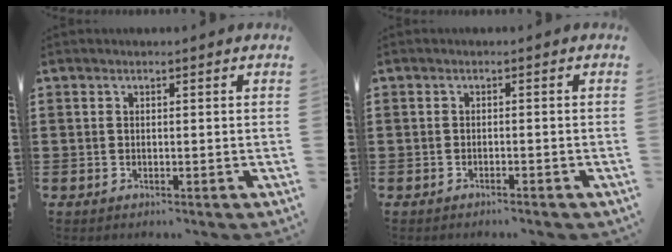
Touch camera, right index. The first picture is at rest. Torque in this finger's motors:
{"motor_torque": [0.27, 0.23, 0.14, 0.01]}